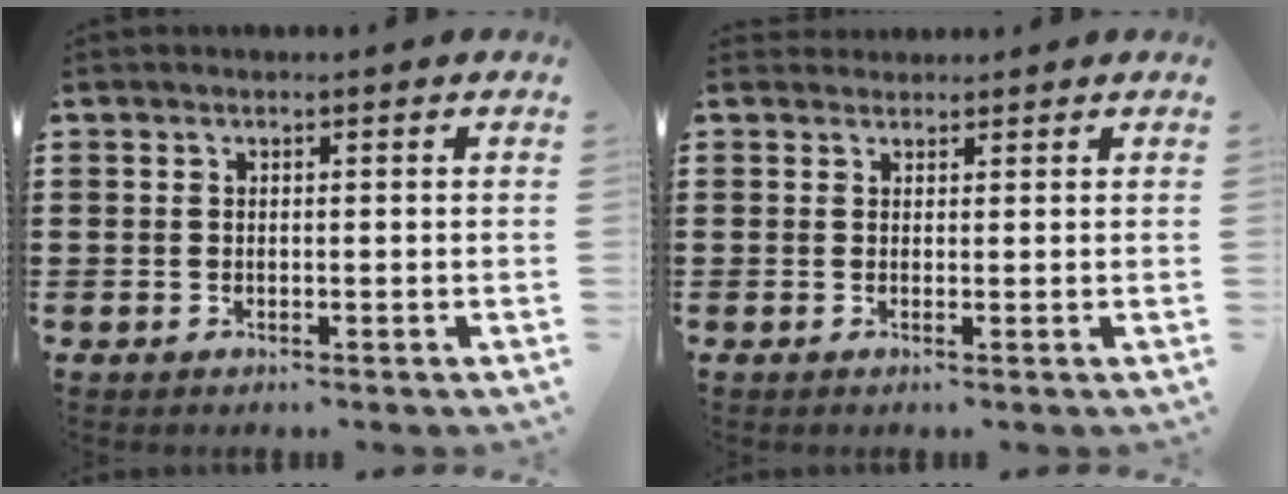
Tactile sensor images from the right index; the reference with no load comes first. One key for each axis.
{"total": 0.9, "fx": 0.9, "fy": 0.3, "fz": -0.1, "tx": 0.000, "ty": 0.002, "tz": 0.018}